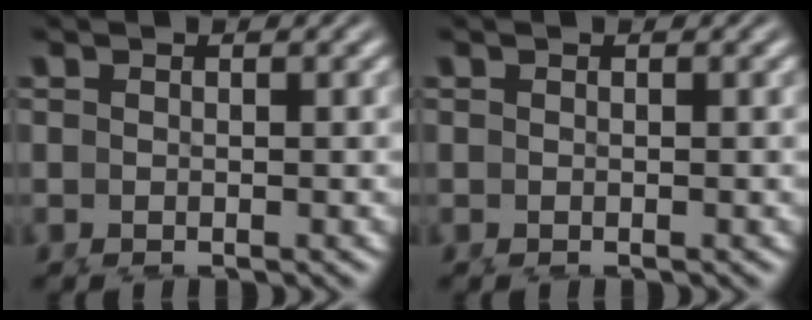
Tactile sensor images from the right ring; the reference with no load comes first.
{"total": 0.0}